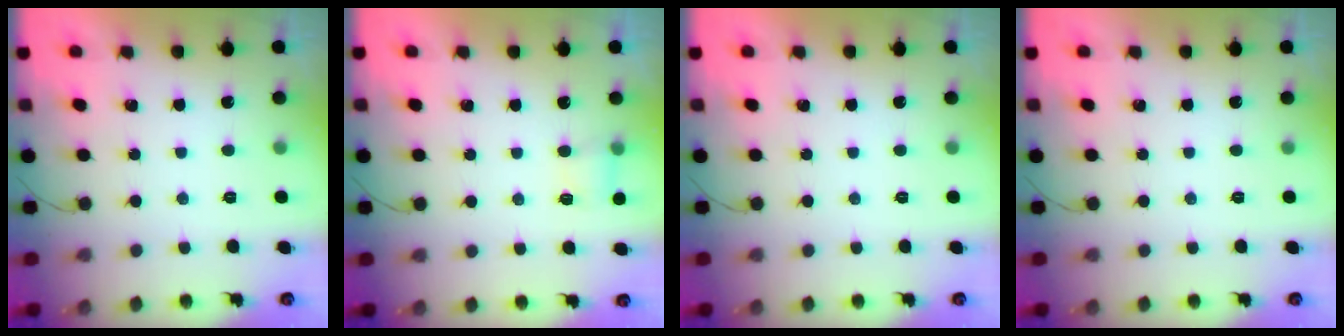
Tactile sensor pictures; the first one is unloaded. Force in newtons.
{"total": 3.8, "press": 3.5, "slide": 1.3}
{"total": 0.0}
{"total": 0.0}